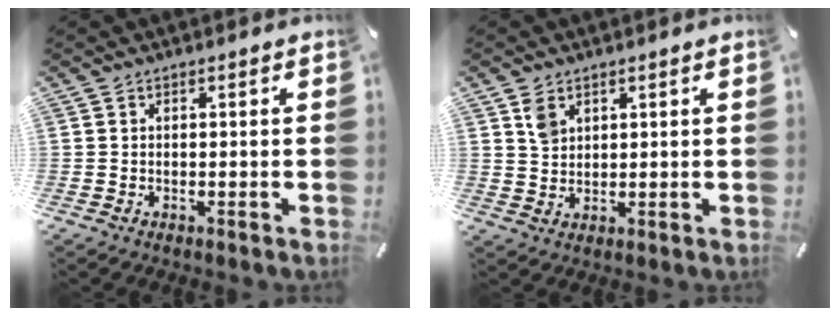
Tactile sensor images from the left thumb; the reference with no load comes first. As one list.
[{"total": 4.0, "force": [2.1, 3.0, 1.6], "torque": [-0.029, -0.001, 0.039]}]